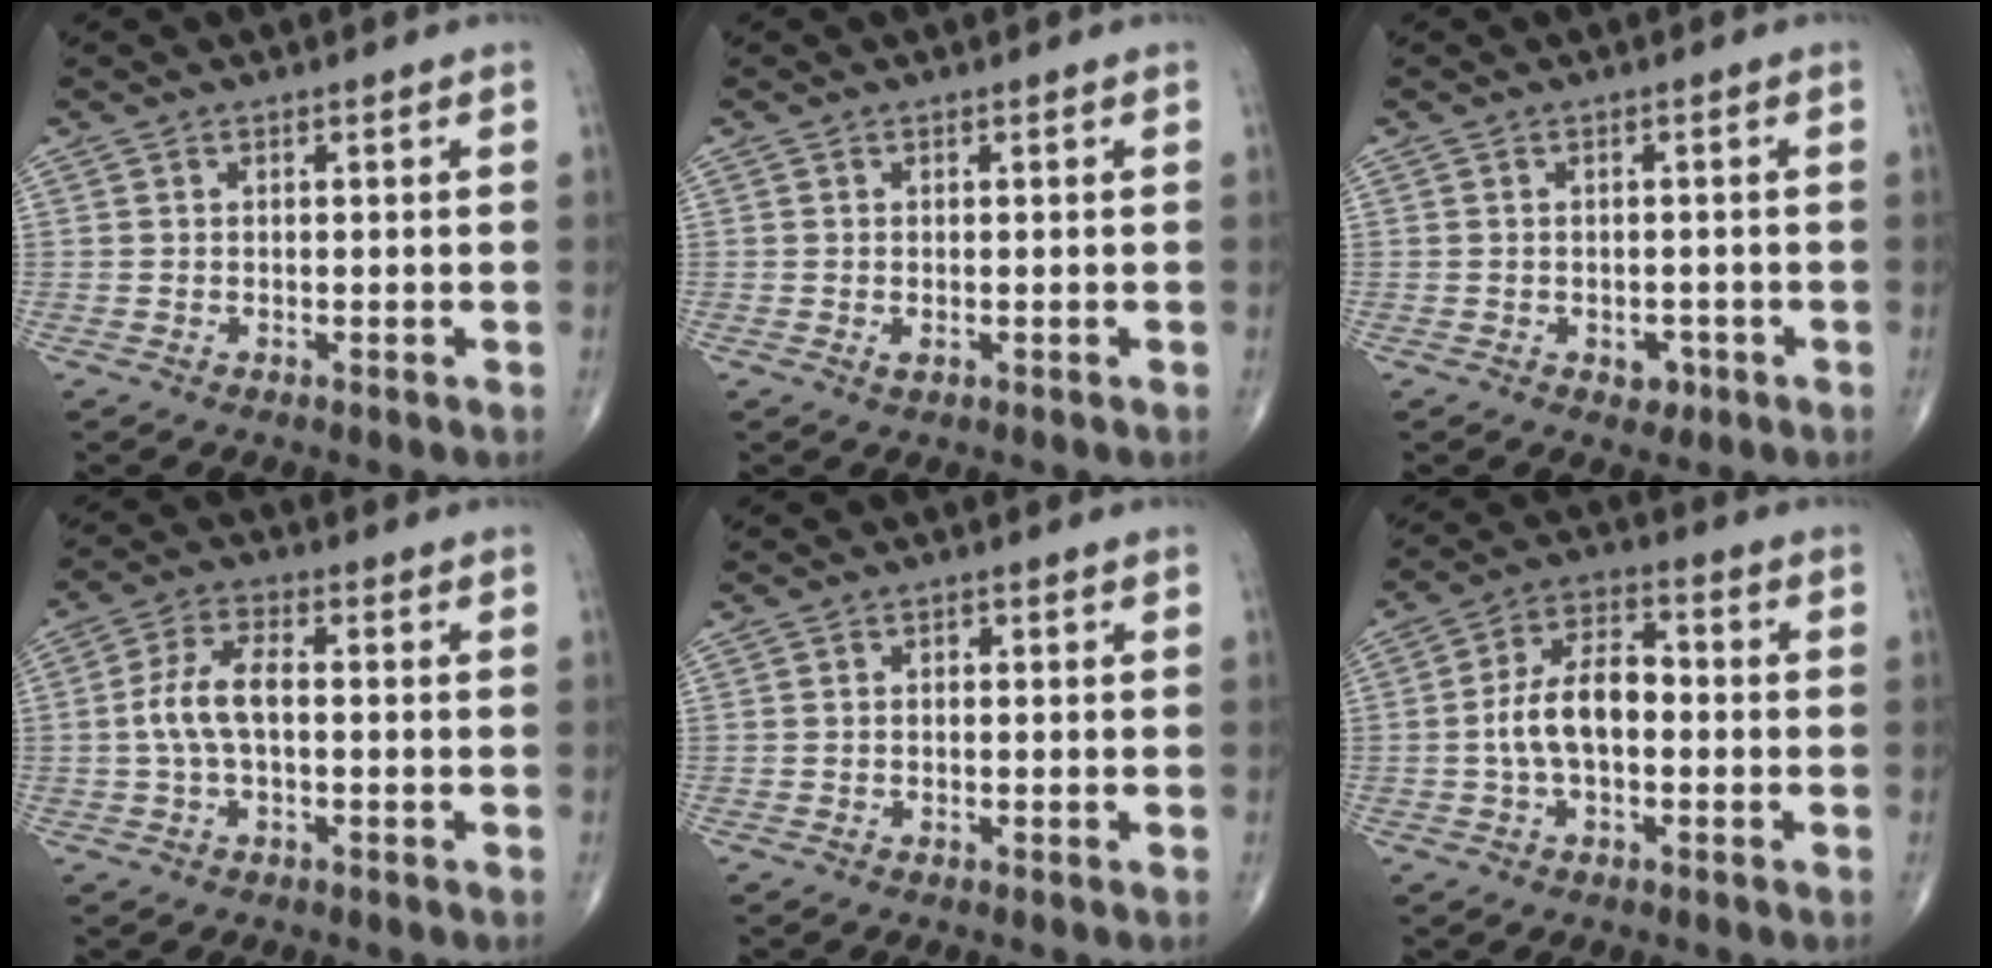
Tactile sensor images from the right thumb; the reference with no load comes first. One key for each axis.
{"total": 0.8, "fx": -0.1, "fy": 0.4, "fz": 0.7, "tx": -0.011, "ty": -0.002, "tz": -0.001}
{"total": 2.3, "fx": -1.0, "fy": 1.7, "fz": 1.2, "tx": -0.003, "ty": 0.004, "tz": -0.008}
{"total": 7.1, "fx": -0.4, "fy": 3.2, "fz": 6.3, "tx": -0.136, "ty": 0.022, "tz": -0.014}
{"total": 0.7, "fx": -0.1, "fy": 0.5, "fz": 0.4, "tx": -0.004, "ty": 0.003, "tz": -0.006}
{"total": 9.7, "fx": -1.1, "fy": 5.3, "fz": 8.0, "tx": -0.145, "ty": 0.034, "tz": -0.028}